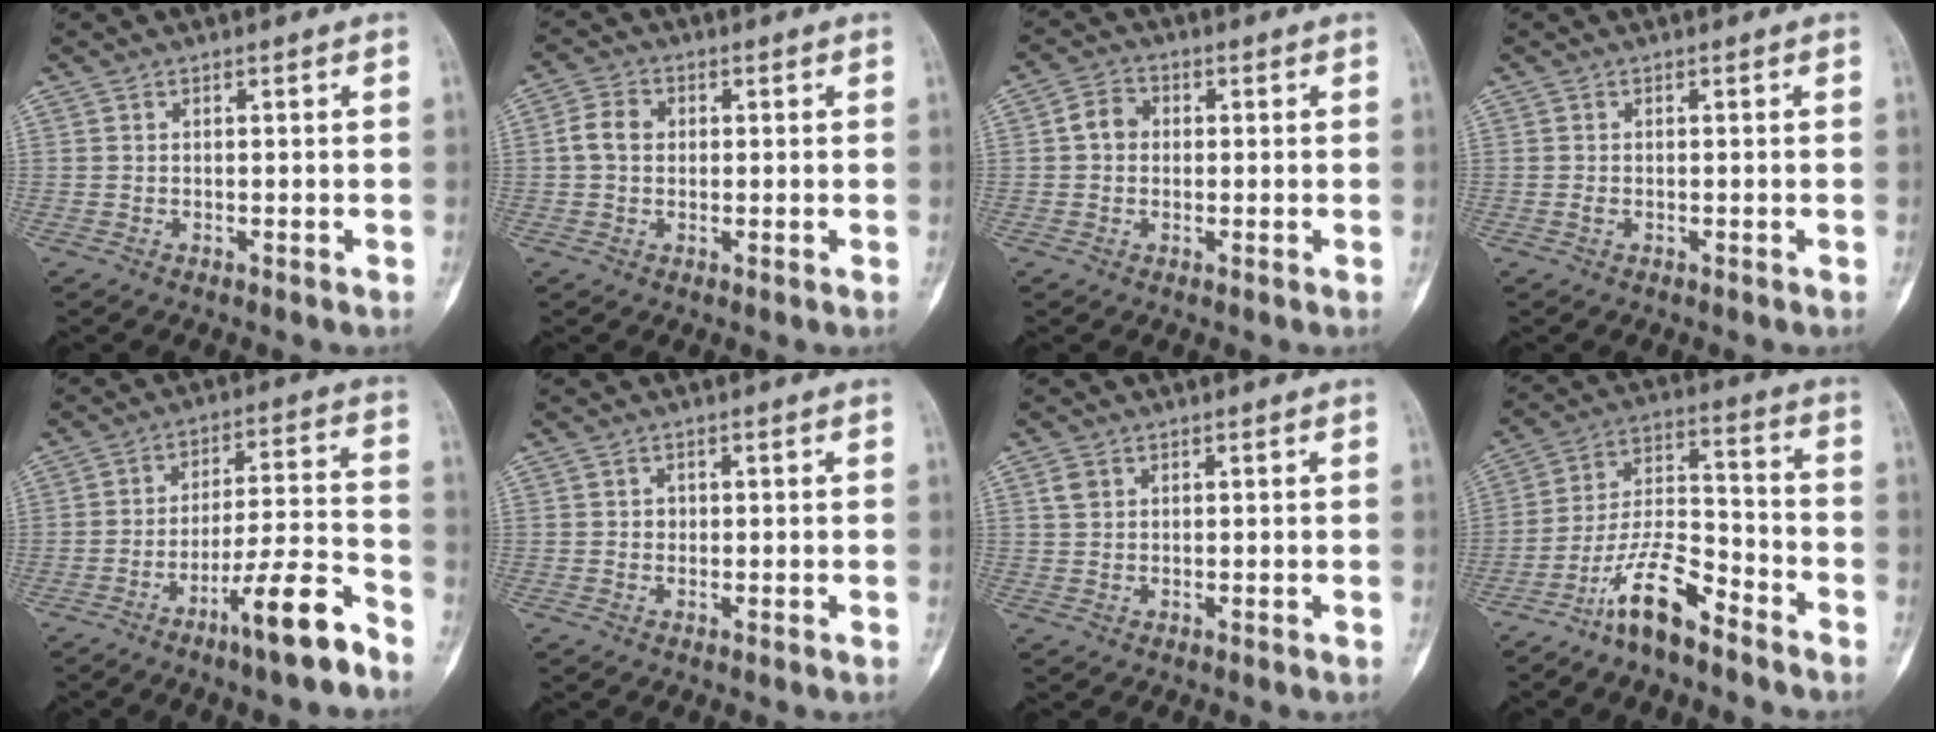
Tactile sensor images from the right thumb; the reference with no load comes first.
{"total": 4.6, "force": [0.3, 3.6, 2.8], "torque": [-0.045, 0.012, 0.000]}
{"total": 4.1, "force": [0.2, 3.4, 2.2], "torque": [-0.028, 0.011, -0.005]}
{"total": 0.5, "force": [-0.2, 0.3, 0.4], "torque": [-0.011, -0.001, -0.005]}
{"total": 12.5, "force": [-8.2, 1.6, 9.3], "torque": [-0.152, 0.062, -0.135]}
{"total": 1.2, "force": [0.1, 1.1, 0.4], "torque": [0.002, 0.004, 0.000]}
{"total": 1.9, "force": [0.8, 1.4, 0.9], "torque": [-0.011, 0.004, 0.016]}
{"total": 11.9, "force": [-8.5, 3.6, 7.5], "torque": [-0.141, 0.077, -0.164]}